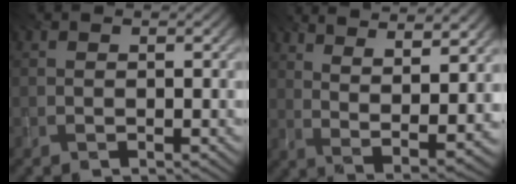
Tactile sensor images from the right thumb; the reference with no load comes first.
{"total": 11.8, "force": [7.4, 3.1, 8.6], "torque": [-0.148, 0.007, 0.111]}